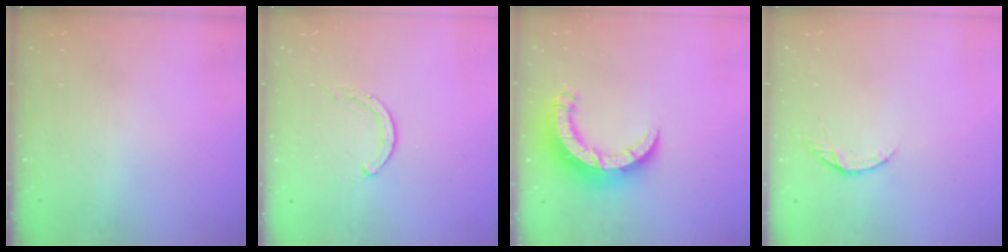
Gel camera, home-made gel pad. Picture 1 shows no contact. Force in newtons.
{"total": 0.0}
{"total": 10.0, "press": 9.9, "slide": 1.2}
{"total": 3.8, "press": 3.8, "slide": 0.4}